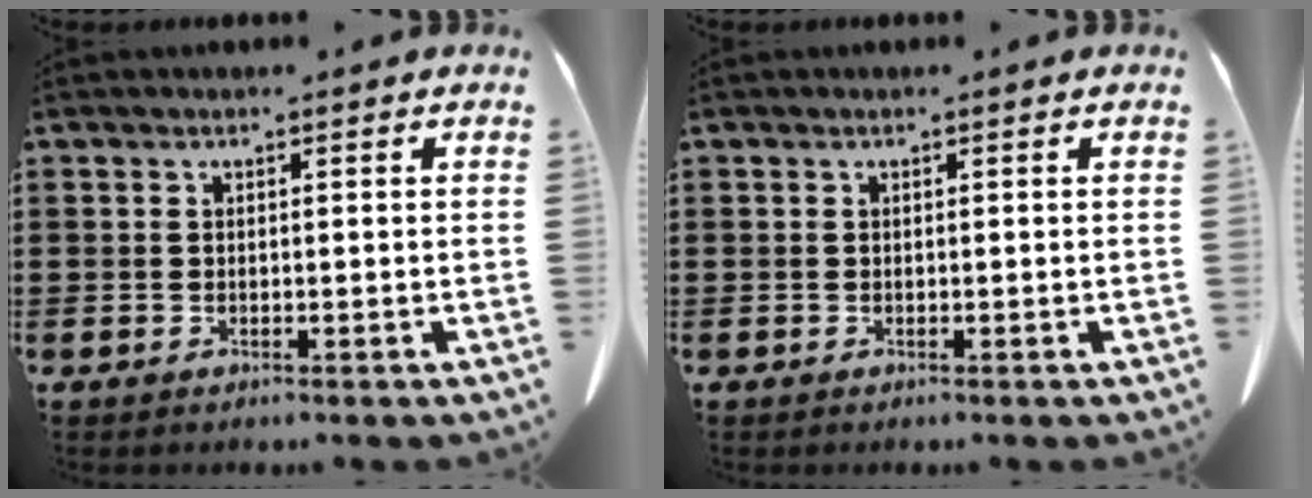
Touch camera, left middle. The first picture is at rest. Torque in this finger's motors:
{"motor_torque": [0.12, -0.15, 0.04, 0.01]}